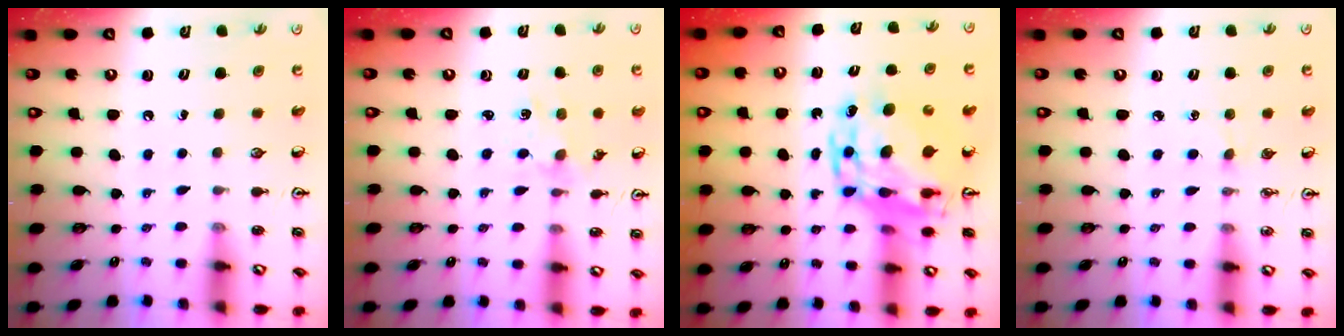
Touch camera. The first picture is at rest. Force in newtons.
{"total": 1.5, "press": 1.5, "slide": 0.3}
{"total": 16.4, "press": 16.3, "slide": 2.0}
{"total": 2.7, "press": 2.7, "slide": 0.4}